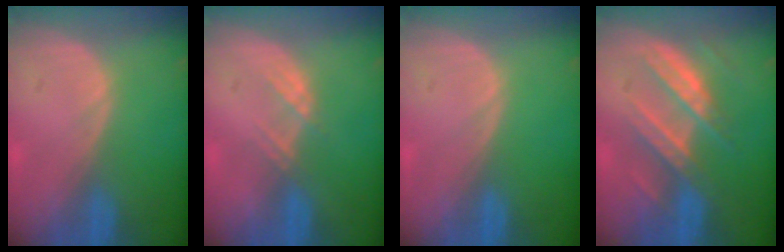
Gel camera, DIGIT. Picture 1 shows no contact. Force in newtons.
{"total": 2.3, "press": 2.1, "slide": 0.7}
{"total": 0.0}
{"total": 7.2, "press": 7.2, "slide": 0.6}